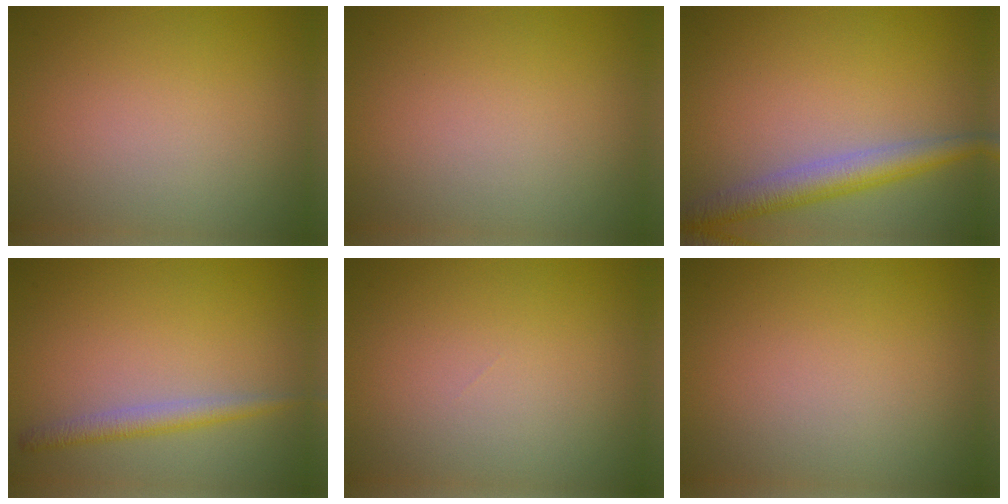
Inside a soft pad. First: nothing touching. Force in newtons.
{"total": 0.0}
{"total": 3.9, "press": 3.9, "slide": 0.1}
{"total": 2.0, "press": 2.0, "slide": 0.1}
{"total": 0.0}
{"total": 0.0}